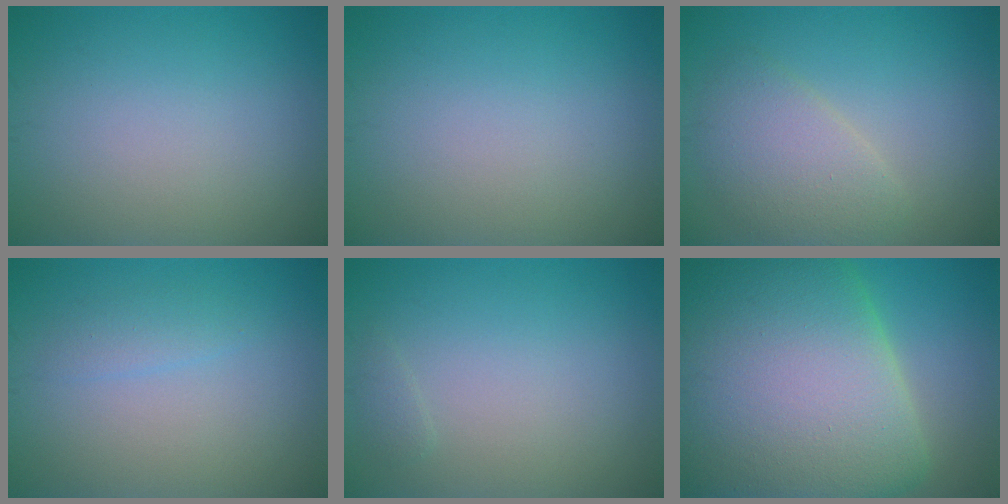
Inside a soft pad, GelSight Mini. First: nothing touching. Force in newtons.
{"total": 0.0}
{"total": 3.6, "press": 3.6, "slide": 0.3}
{"total": 1.2, "press": 1.2, "slide": 0.1}
{"total": 0.6, "press": 0.6, "slide": 0.1}
{"total": 20.8, "press": 20.8, "slide": 1.0}